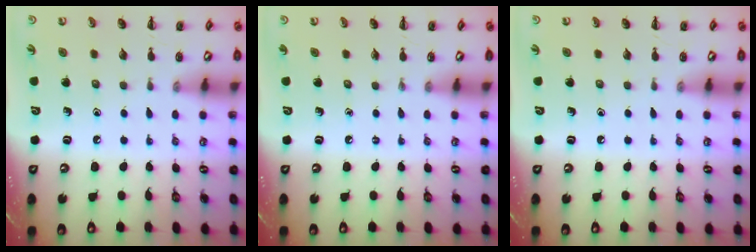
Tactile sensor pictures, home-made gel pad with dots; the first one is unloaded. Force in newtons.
{"total": 0.0}
{"total": 0.0}